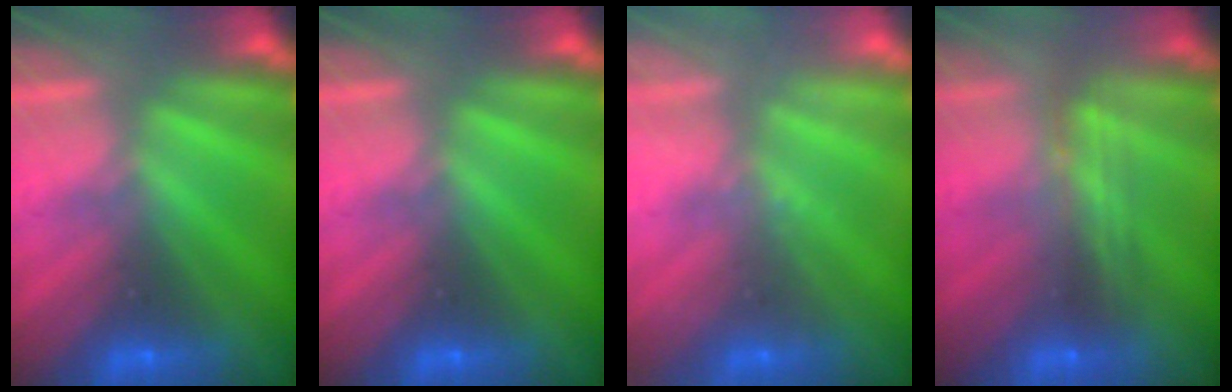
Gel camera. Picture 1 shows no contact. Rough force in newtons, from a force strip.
{"total": 0.0}
{"total": 2.3}
{"total": 2.4}